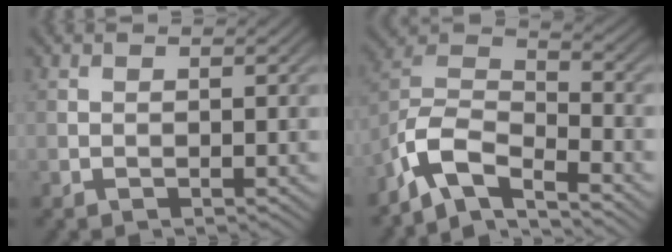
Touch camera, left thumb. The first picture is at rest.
{"total": 9.2, "force": [-6.7, 3.2, 5.4], "torque": [-0.111, -0.002, -0.153]}